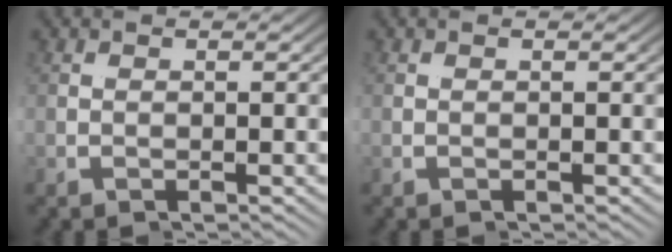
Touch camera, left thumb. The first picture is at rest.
{"total": 0.0}